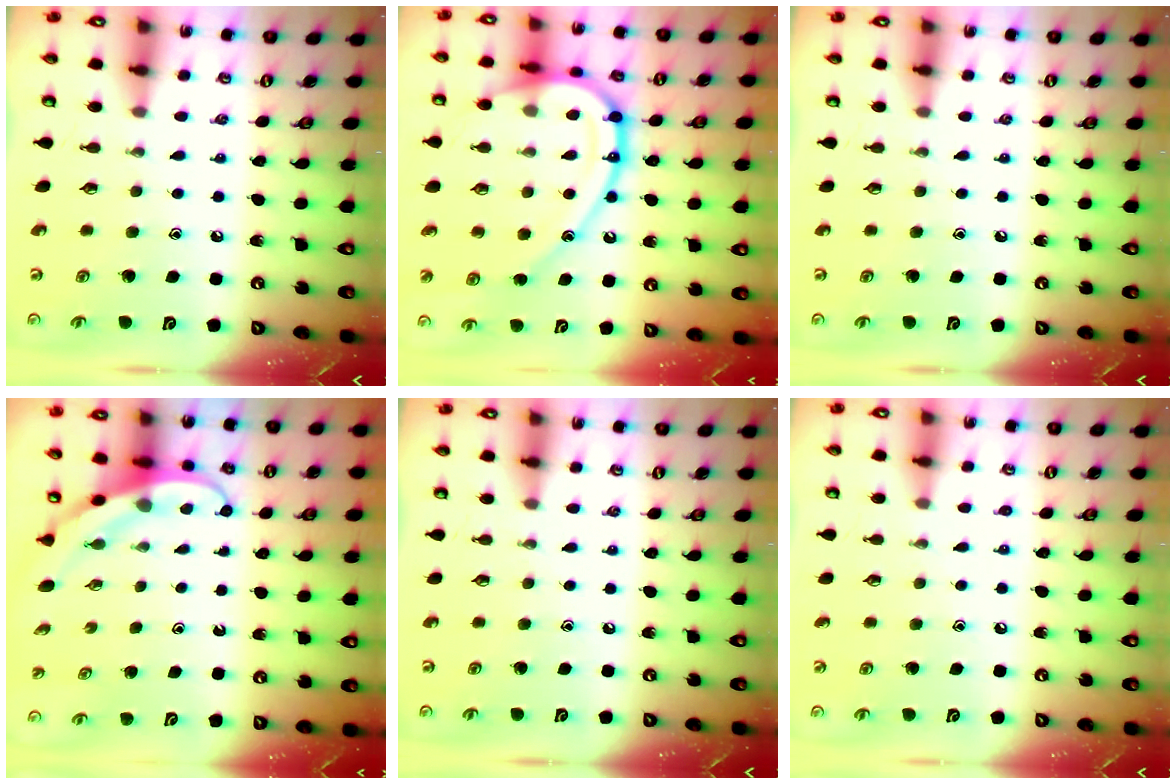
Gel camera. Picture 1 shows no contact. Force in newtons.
{"total": 19.4, "press": 19.3, "slide": 2.0}
{"total": 0.0}
{"total": 3.9, "press": 3.9, "slide": 0.3}
{"total": 0.0}
{"total": 2.7, "press": 2.7, "slide": 0.2}